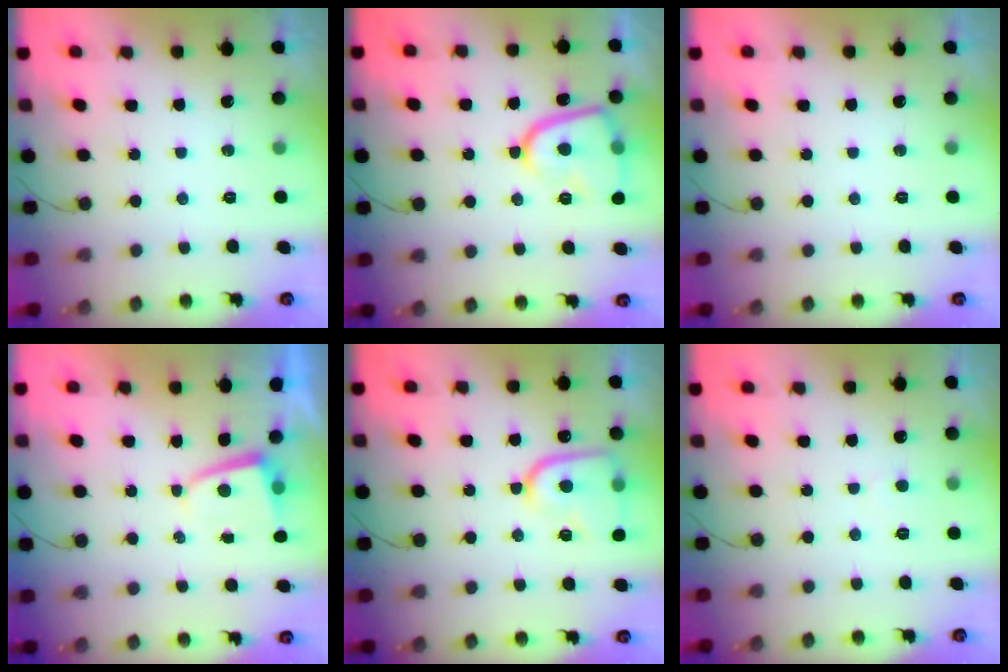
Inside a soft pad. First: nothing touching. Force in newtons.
{"total": 13.6, "press": 13.5, "slide": 1.3}
{"total": 0.0}
{"total": 1.8, "press": 1.8, "slide": 0.3}
{"total": 13.5, "press": 13.5, "slide": 1.3}
{"total": 2.4, "press": 2.4, "slide": 0.2}